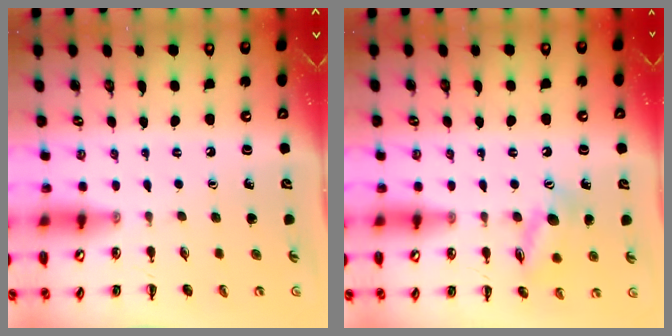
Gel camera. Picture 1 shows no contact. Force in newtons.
{"total": 11.7, "press": 11.7, "slide": 1.0}